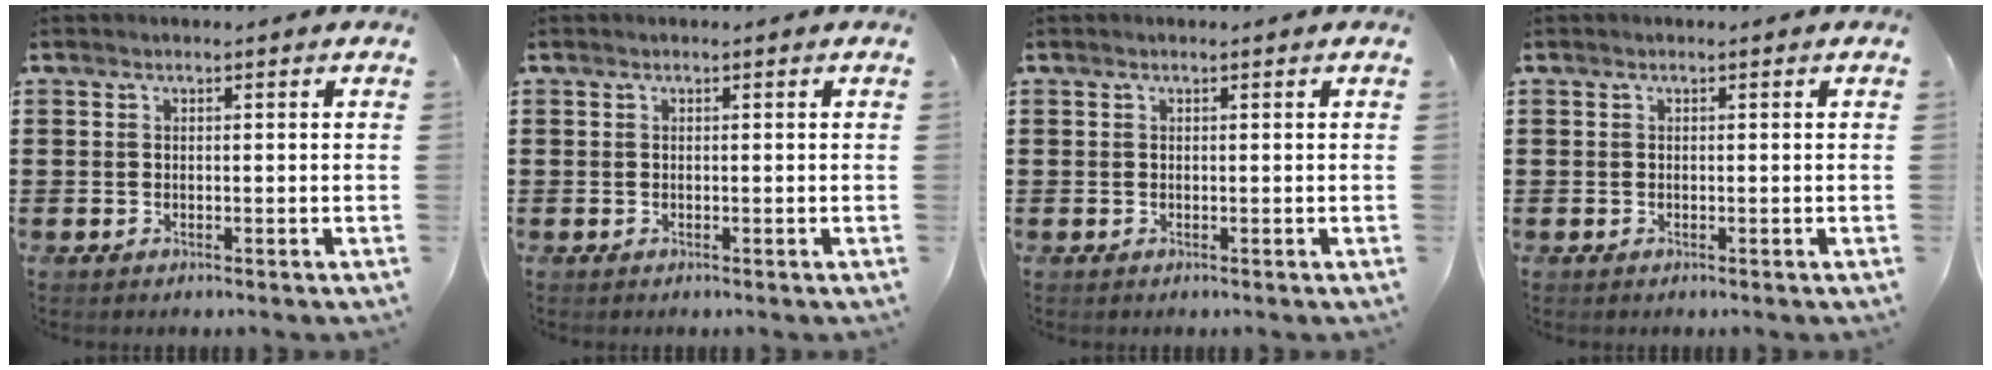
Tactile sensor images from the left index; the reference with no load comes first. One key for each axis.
{"total": 0.0}
{"total": 0.0}
{"total": 0.0}